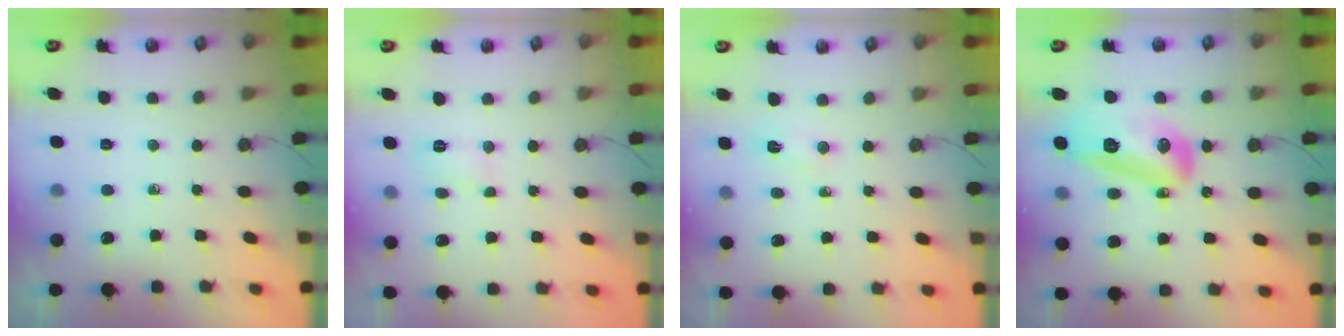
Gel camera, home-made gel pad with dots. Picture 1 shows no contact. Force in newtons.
{"total": 4.1, "press": 4.1, "slide": 0.4}
{"total": 2.1, "press": 1.8, "slide": 1.0}
{"total": 15.6, "press": 15.5, "slide": 1.6}